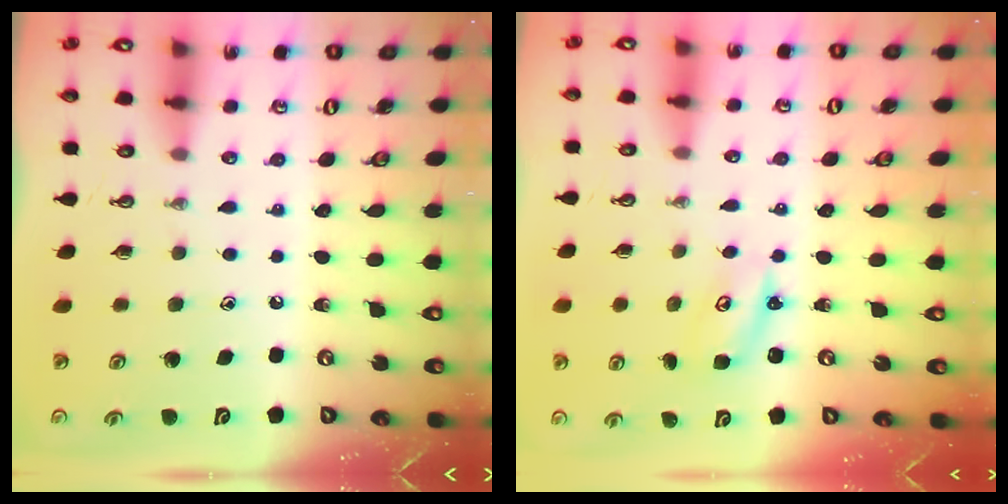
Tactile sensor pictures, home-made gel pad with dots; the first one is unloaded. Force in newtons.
{"total": 2.7, "press": 2.7, "slide": 0.2}